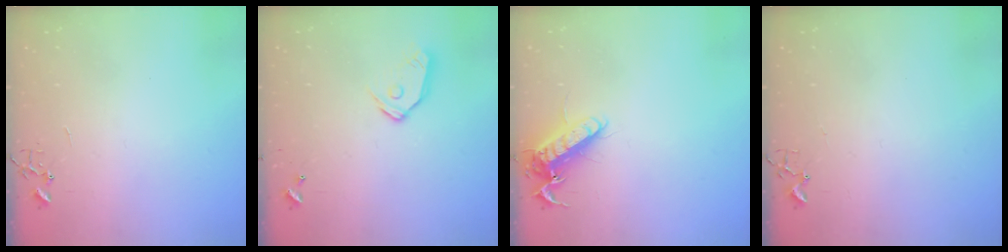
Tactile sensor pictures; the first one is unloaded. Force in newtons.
{"total": 9.8, "press": 9.8, "slide": 0.9}
{"total": 12.3, "press": 12.1, "slide": 1.8}
{"total": 1.9, "press": 1.9, "slide": 0.2}